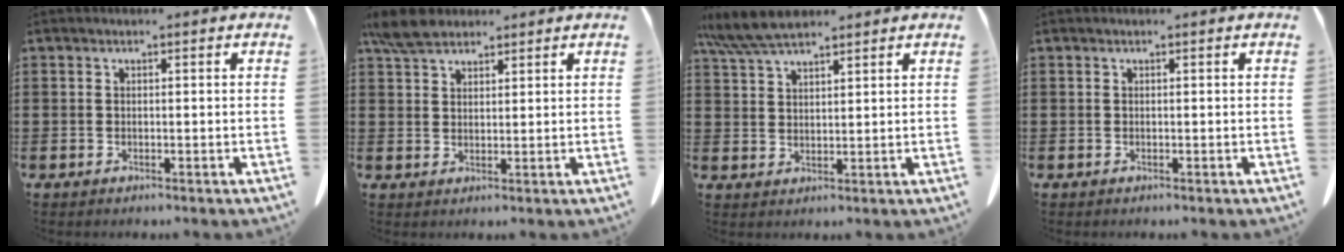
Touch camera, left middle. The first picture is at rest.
{"total": 4.7, "force": [3.9, 2.0, 1.8], "torque": [-0.040, -0.004, 0.074]}
{"total": 6.5, "force": [5.4, 1.3, 3.4], "torque": [-0.080, -0.010, 0.103]}
{"total": 0.0}